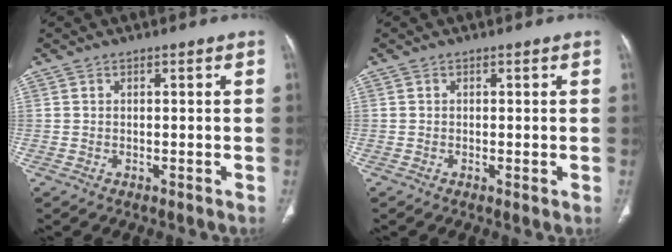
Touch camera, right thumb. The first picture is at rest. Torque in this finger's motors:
{"motor_torque": [-0.53, -0.15, -0.34, 0.00, -0.03]}